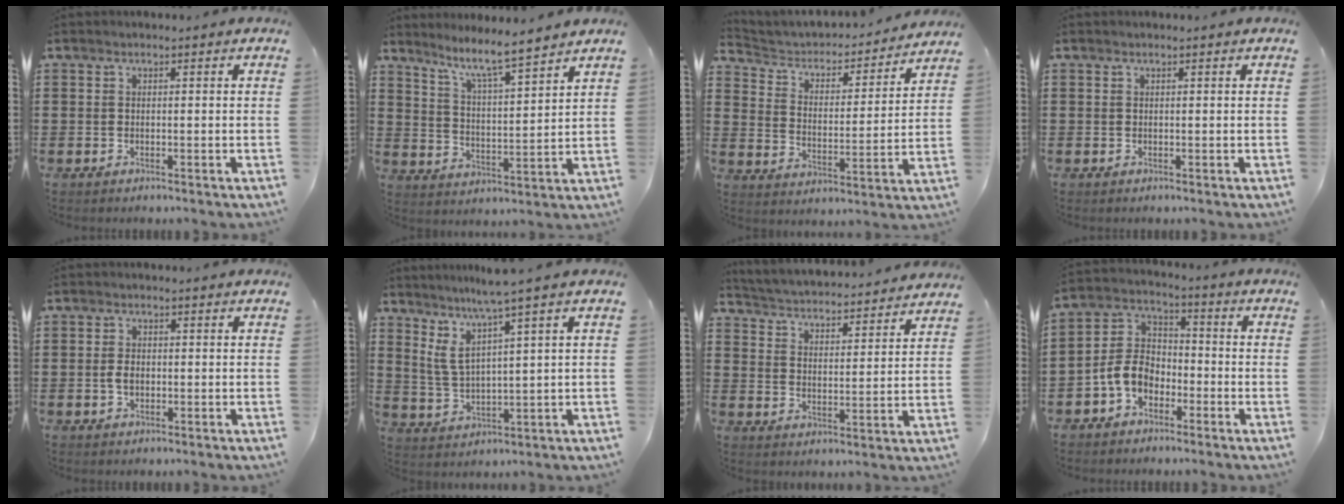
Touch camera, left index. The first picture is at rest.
{"total": 6.4, "force": [5.7, -0.3, 2.9], "torque": [-0.079, -0.037, 0.096]}
{"total": 3.4, "force": [2.9, 1.4, 0.8], "torque": [-0.037, -0.025, 0.040]}
{"total": 0.0}
{"total": 2.2, "force": [-0.2, 1.3, 1.8], "torque": [-0.043, 0.002, -0.006]}
{"total": 5.4, "force": [3.3, -0.4, 4.3], "torque": [-0.101, -0.022, 0.047]}
{"total": 3.5, "force": [3.4, -0.4, -0.2], "torque": [-0.019, -0.036, 0.051]}
{"total": 6.4, "force": [-3.2, 4.4, 3.3], "torque": [-0.099, 0.004, -0.074]}